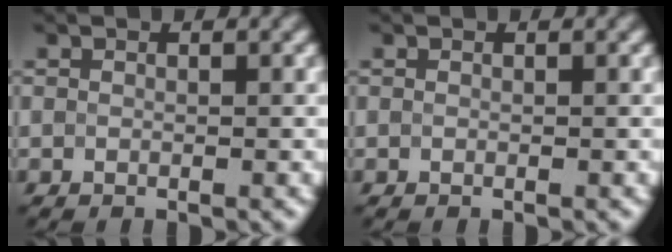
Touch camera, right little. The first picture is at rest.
{"total": 0.0}